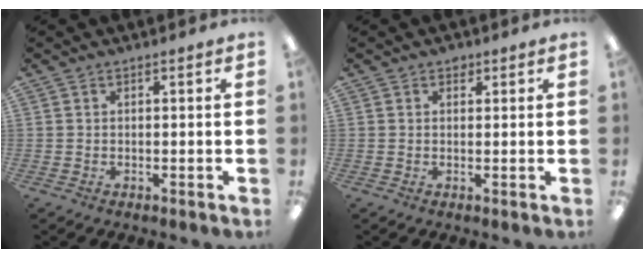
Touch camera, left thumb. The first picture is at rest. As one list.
[{"total": 1.5, "force": [1.0, 1.0, 0.5], "torque": [-0.003, -0.001, 0.016]}]